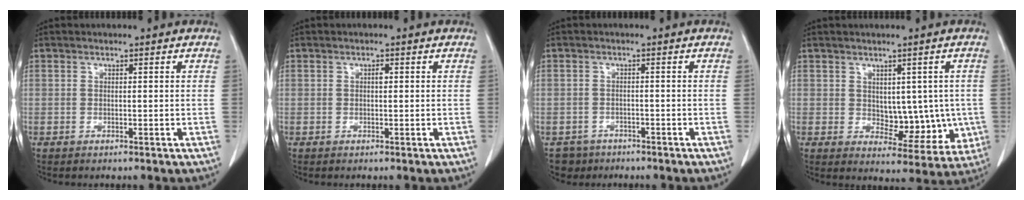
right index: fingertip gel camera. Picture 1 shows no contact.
{"total": 0.8, "force": [0.2, 0.3, 0.7], "torque": [-0.012, 0.002, 0.001]}
{"total": 3.4, "force": [-2.4, 2.3, -0.4], "torque": [0.006, 0.006, -0.041]}
{"total": 7.9, "force": [0.2, 4.9, 6.1], "torque": [-0.053, 0.004, 0.023]}